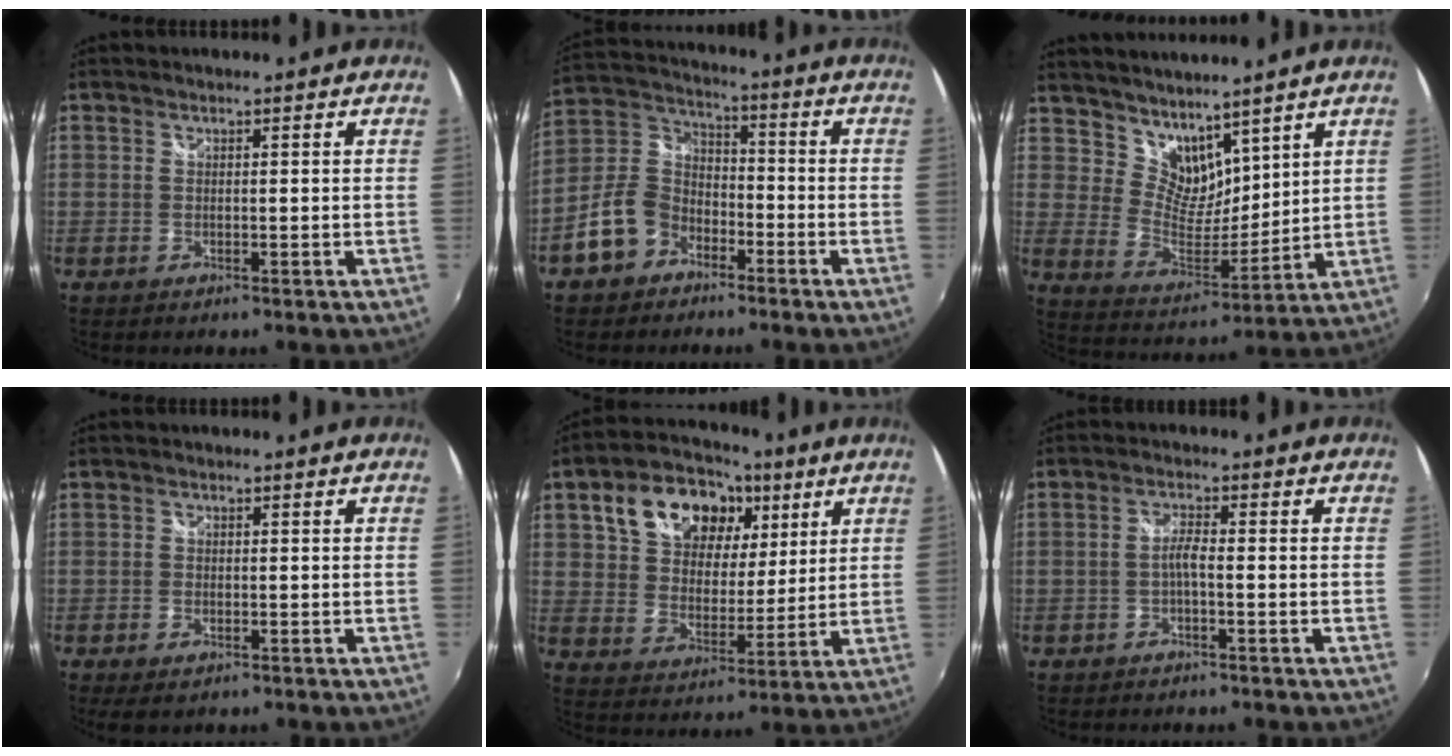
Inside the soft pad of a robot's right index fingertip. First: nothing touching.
{"total": 9.8, "force": [-5.6, 7.0, 4.0], "torque": [-0.099, 0.031, -0.100]}
{"total": 9.8, "force": [7.8, 4.8, 3.4], "torque": [-0.057, -0.004, 0.153]}
{"total": 3.2, "force": [-2.0, 1.5, 1.9], "torque": [-0.043, -0.010, -0.035]}
{"total": 17.9, "force": [8.6, 11.7, 10.5], "torque": [-0.214, 0.053, 0.149]}
{"total": 2.2, "force": [-1.1, 0.1, 1.9], "torque": [-0.040, 0.005, -0.023]}